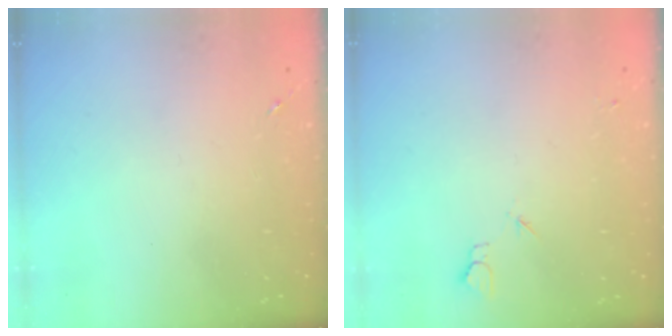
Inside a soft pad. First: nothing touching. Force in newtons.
{"total": 3.2, "press": 3.2, "slide": 0.4}